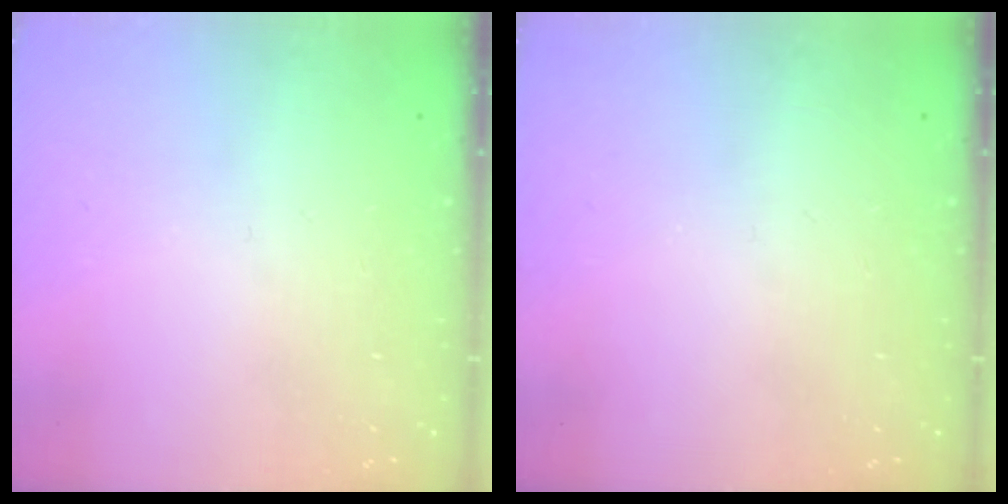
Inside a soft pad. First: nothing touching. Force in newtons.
{"total": 0.0}